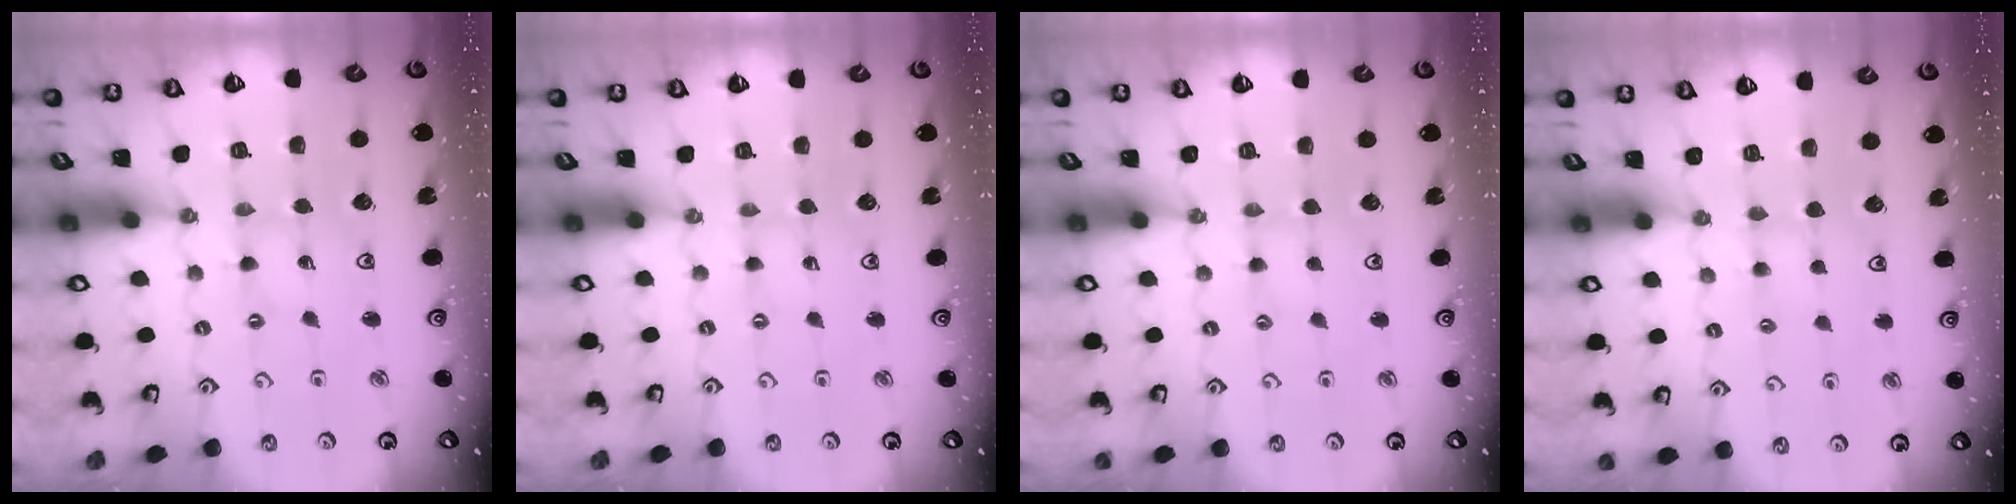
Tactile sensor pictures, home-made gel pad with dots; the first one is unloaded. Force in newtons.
{"total": 0.0}
{"total": 2.4, "press": 2.4, "slide": 0.4}
{"total": 3.4, "press": 3.4, "slide": 0.5}